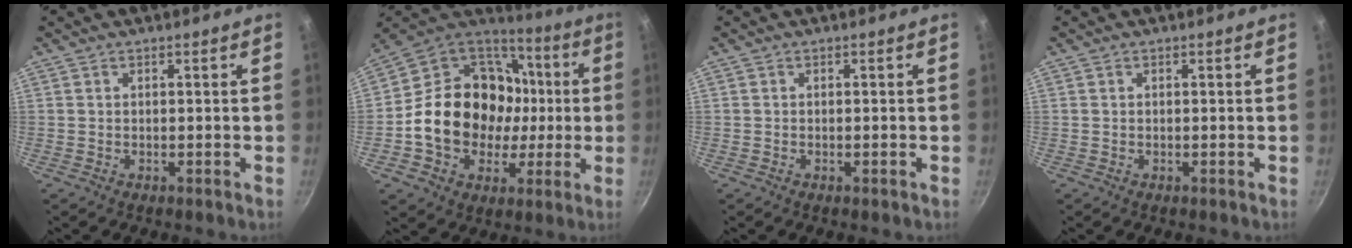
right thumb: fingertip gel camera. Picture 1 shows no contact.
{"total": 24.6, "force": [-0.2, 19.9, 14.4], "torque": [-0.226, 0.044, 0.009]}
{"total": 0.5, "force": [-0.3, 0.2, 0.4], "torque": [-0.006, 0.003, -0.005]}
{"total": 0.0}